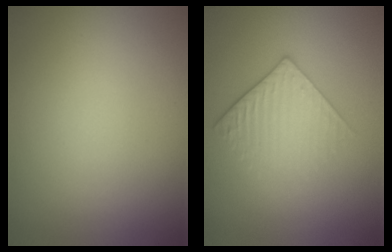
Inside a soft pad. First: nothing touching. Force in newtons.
{"total": 3.1, "press": 2.7, "slide": 1.4}